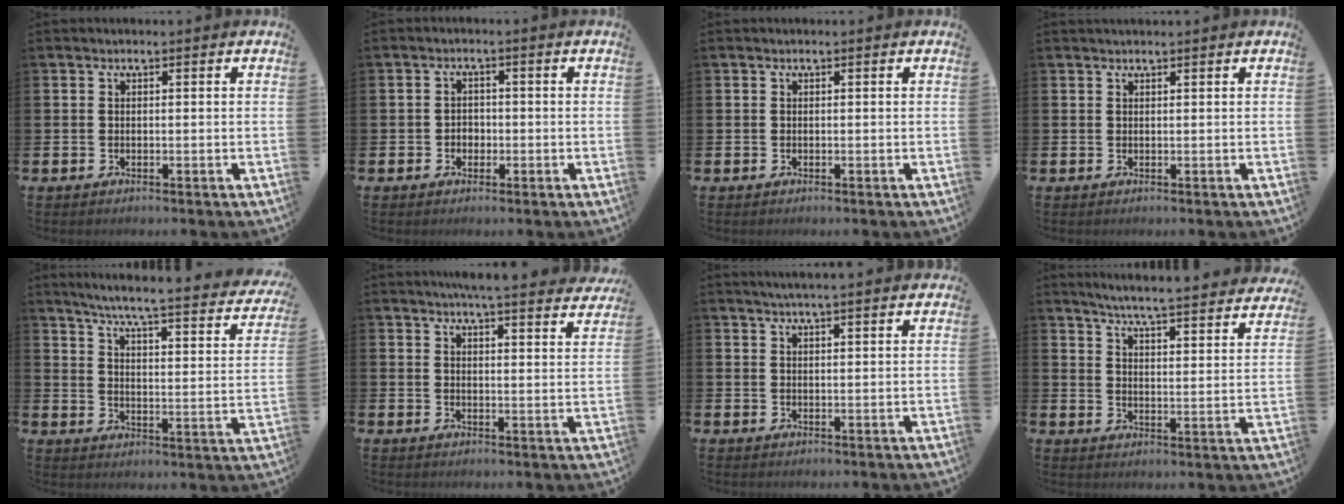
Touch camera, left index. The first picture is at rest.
{"total": 1.8, "force": [-0.6, 1.6, 0.6], "torque": [-0.006, 0.002, -0.016]}
{"total": 0.0}
{"total": 0.7, "force": [0.7, 0.0, 0.1], "torque": [-0.001, 0.000, 0.012]}
{"total": 5.8, "force": [5.1, 0.1, 2.9], "torque": [-0.075, -0.048, 0.075]}
{"total": 5.7, "force": [5.5, -0.1, 1.5], "torque": [-0.032, -0.027, 0.096]}
{"total": 3.1, "force": [2.9, -0.3, 0.9], "torque": [-0.021, -0.007, 0.053]}
{"total": 5.6, "force": [5.4, -0.2, 1.7], "torque": [-0.050, -0.049, 0.088]}